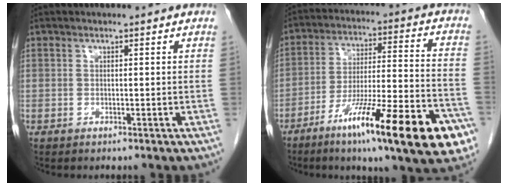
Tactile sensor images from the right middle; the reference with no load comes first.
{"total": 22.7, "force": [-12.3, 2.4, 18.9], "torque": [-0.231, -0.018, -0.189]}